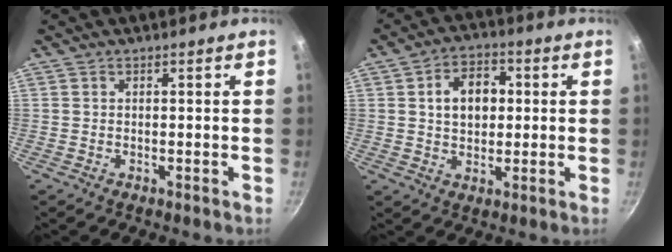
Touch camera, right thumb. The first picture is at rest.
{"total": 8.7, "force": [1.4, 6.2, 6.0], "torque": [-0.068, 0.011, 0.017]}